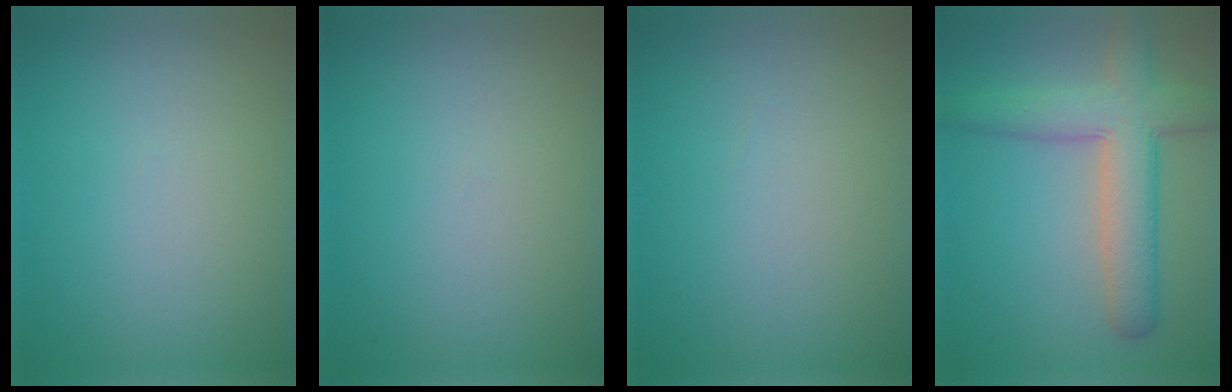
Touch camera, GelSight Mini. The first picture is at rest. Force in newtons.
{"total": 0.0}
{"total": 0.0}
{"total": 6.2, "press": 6.2, "slide": 0.2}